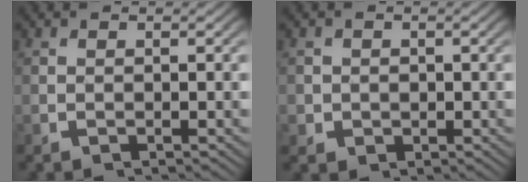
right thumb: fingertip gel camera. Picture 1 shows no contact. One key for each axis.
{"total": 2.7, "fx": -0.2, "fy": 2.5, "fz": 0.9, "tx": -0.021, "ty": -0.017, "tz": 0.003}